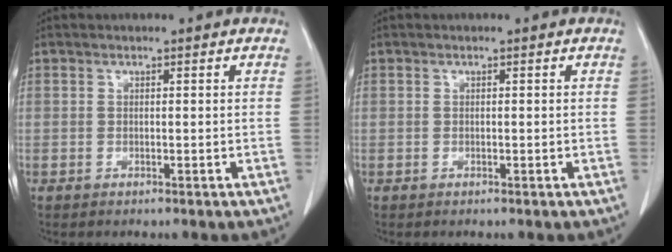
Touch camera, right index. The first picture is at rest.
{"total": 0.0}